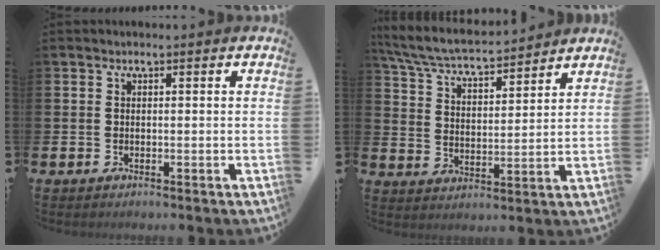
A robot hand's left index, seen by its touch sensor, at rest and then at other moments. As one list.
[{"total": 6.0, "force": [5.7, 0.8, 1.6], "torque": [-0.061, -0.039, 0.097]}]